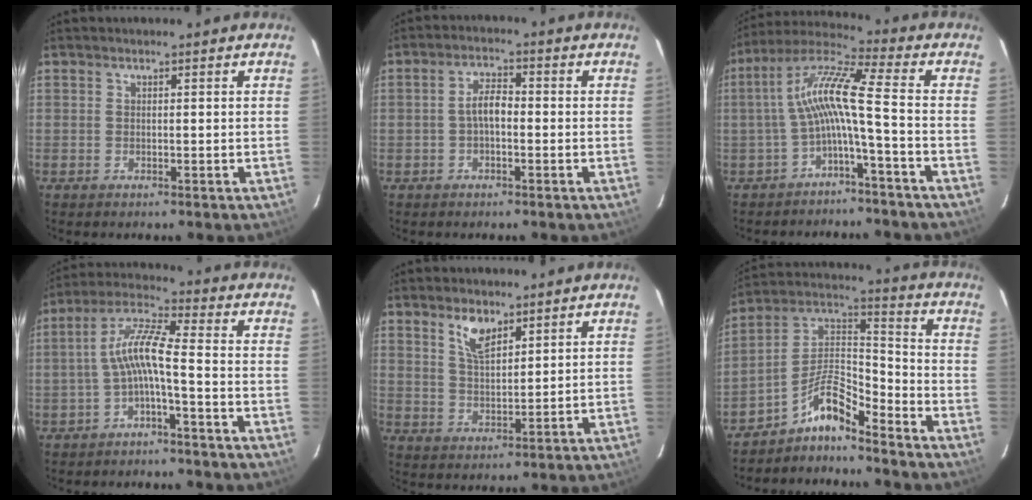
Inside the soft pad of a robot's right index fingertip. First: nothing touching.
{"total": 3.7, "force": [-0.8, 1.6, 3.2], "torque": [-0.063, 0.012, -0.015]}
{"total": 9.9, "force": [-2.6, -0.4, 9.5], "torque": [-0.203, 0.019, -0.052]}
{"total": 8.7, "force": [-2.4, 0.1, 8.4], "torque": [-0.188, 0.020, -0.047]}
{"total": 5.6, "force": [3.7, 2.2, 3.5], "torque": [-0.065, 0.002, 0.071]}
{"total": 8.5, "force": [-6.9, 1.6, 4.7], "torque": [-0.105, 0.034, -0.139]}